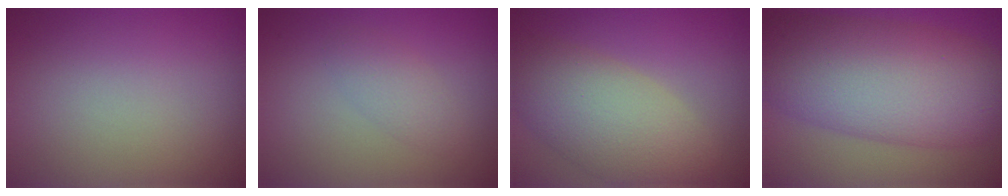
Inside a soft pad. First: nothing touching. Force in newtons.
{"total": 1.9, "press": 1.9, "slide": 0.2}
{"total": 7.1, "press": 7.1, "slide": 0.4}
{"total": 11.9, "press": 11.9, "slide": 0.3}